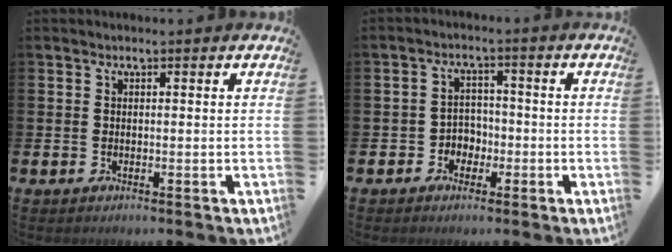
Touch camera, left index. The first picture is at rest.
{"total": 3.0, "force": [-1.5, 2.5, 0.7], "torque": [-0.019, 0.003, -0.038]}